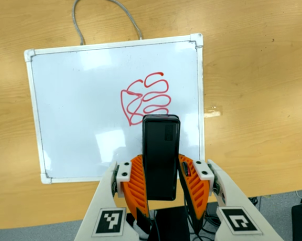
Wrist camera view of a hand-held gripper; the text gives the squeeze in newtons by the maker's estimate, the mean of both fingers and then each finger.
{"total": 4.2, "left": 2.7, "right": 5.7}